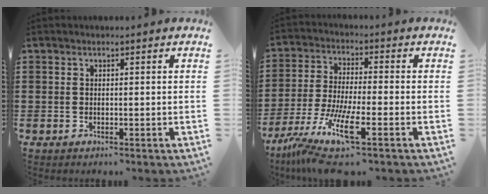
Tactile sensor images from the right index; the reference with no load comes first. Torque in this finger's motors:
{"motor_torque": [-0.08, -0.30, -0.04, 0.00]}